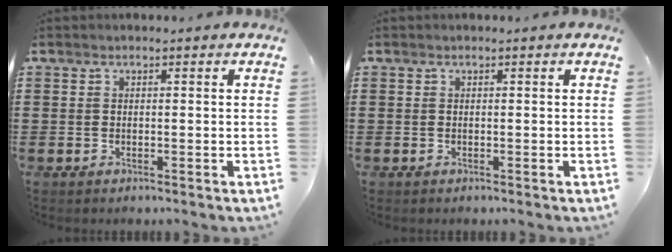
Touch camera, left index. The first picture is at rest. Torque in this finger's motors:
{"motor_torque": [0.01, 0.00, 0.00, 0.01]}